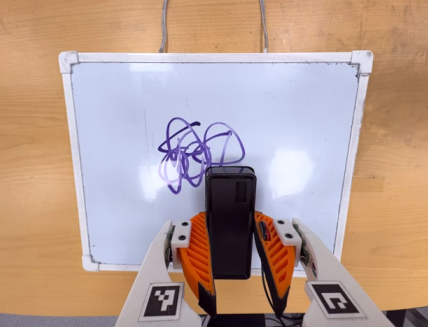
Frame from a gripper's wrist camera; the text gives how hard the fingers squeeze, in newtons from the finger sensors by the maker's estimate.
{"total": 4.5, "left": 2.9, "right": 6.0}